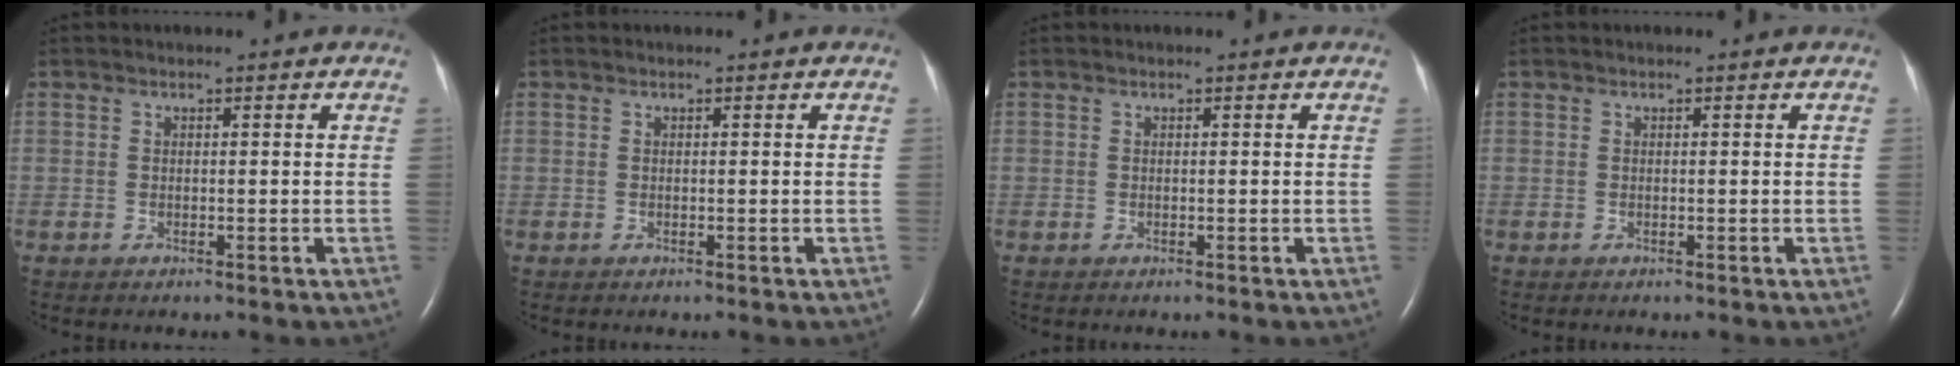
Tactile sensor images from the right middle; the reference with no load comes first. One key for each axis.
{"total": 0.0}
{"total": 0.0}
{"total": 0.0}